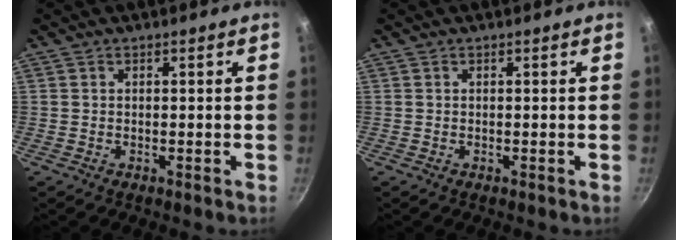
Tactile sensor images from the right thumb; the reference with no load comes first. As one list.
[{"total": 0.0}]